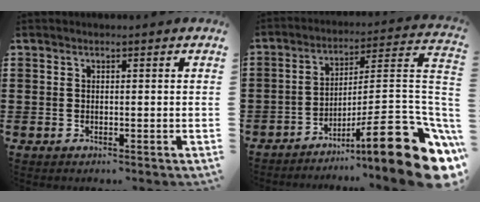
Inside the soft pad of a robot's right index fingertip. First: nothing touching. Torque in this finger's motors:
{"motor_torque": [2.06, -0.08, 1.05, 0.13]}